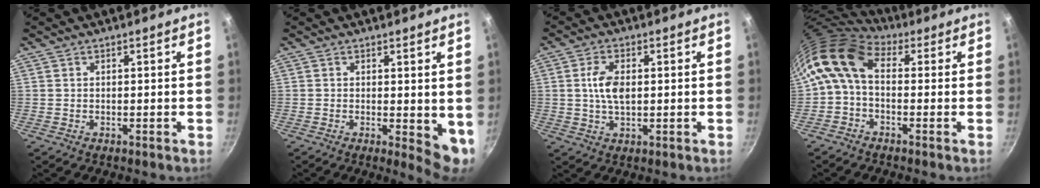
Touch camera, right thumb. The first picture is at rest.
{"total": 5.8, "force": [0.5, 2.4, 5.3], "torque": [-0.064, -0.018, 0.008]}
{"total": 5.2, "force": [0.6, 3.0, 4.3], "torque": [-0.073, 0.003, 0.009]}
{"total": 10.0, "force": [1.0, 6.4, 7.6], "torque": [-0.145, 0.027, -0.002]}